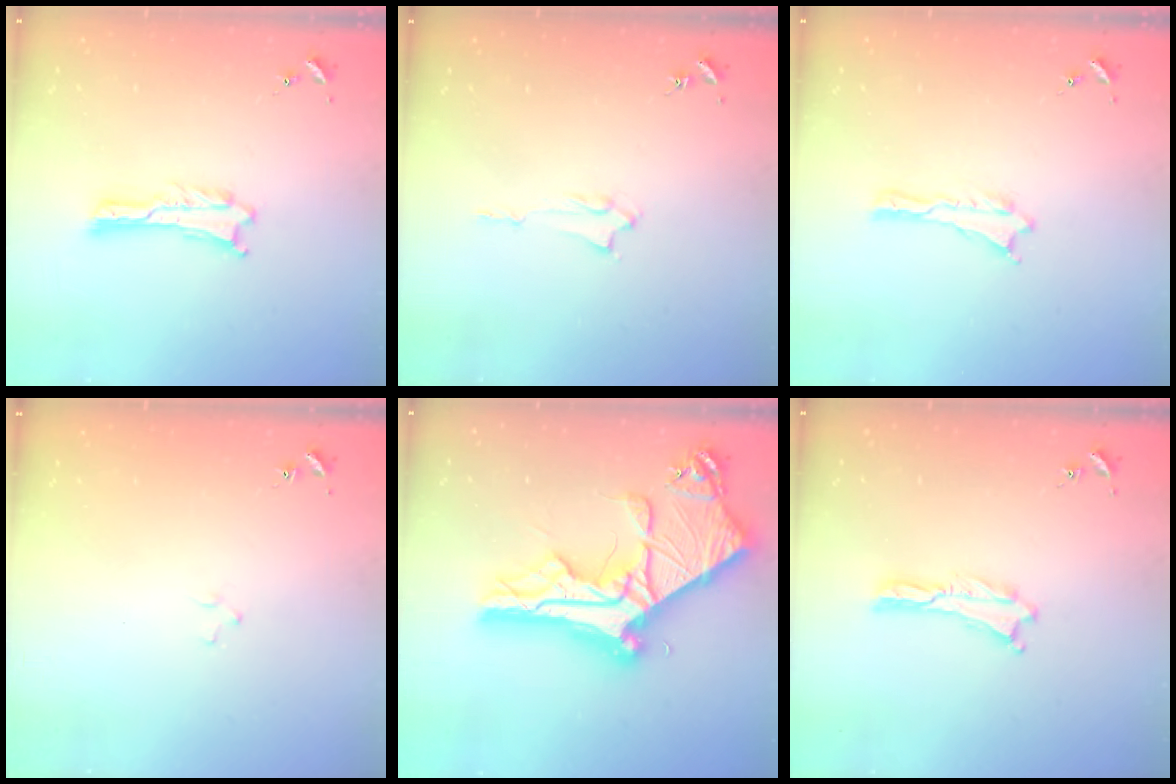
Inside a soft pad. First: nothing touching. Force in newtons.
{"total": 1.3, "press": 1.3, "slide": 0.2}
{"total": 0.0}
{"total": 1.2, "press": 1.2, "slide": 0.2}
{"total": 16.9, "press": 16.8, "slide": 1.7}
{"total": 0.0}